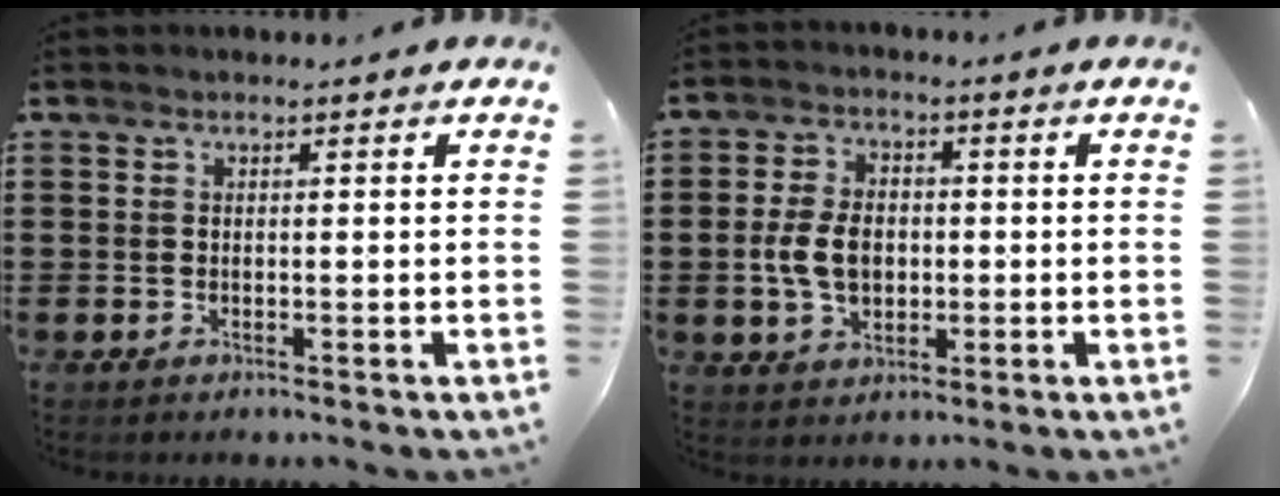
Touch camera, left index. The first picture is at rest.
{"total": 6.5, "force": [-0.6, 4.4, 4.7], "torque": [-0.105, 0.003, -0.019]}